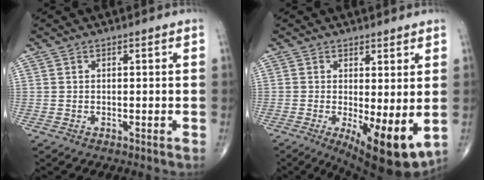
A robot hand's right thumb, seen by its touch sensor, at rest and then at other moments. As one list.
[{"total": 11.1, "force": [-1.8, 3.8, 10.3], "torque": [-0.149, -0.028, -0.015]}]